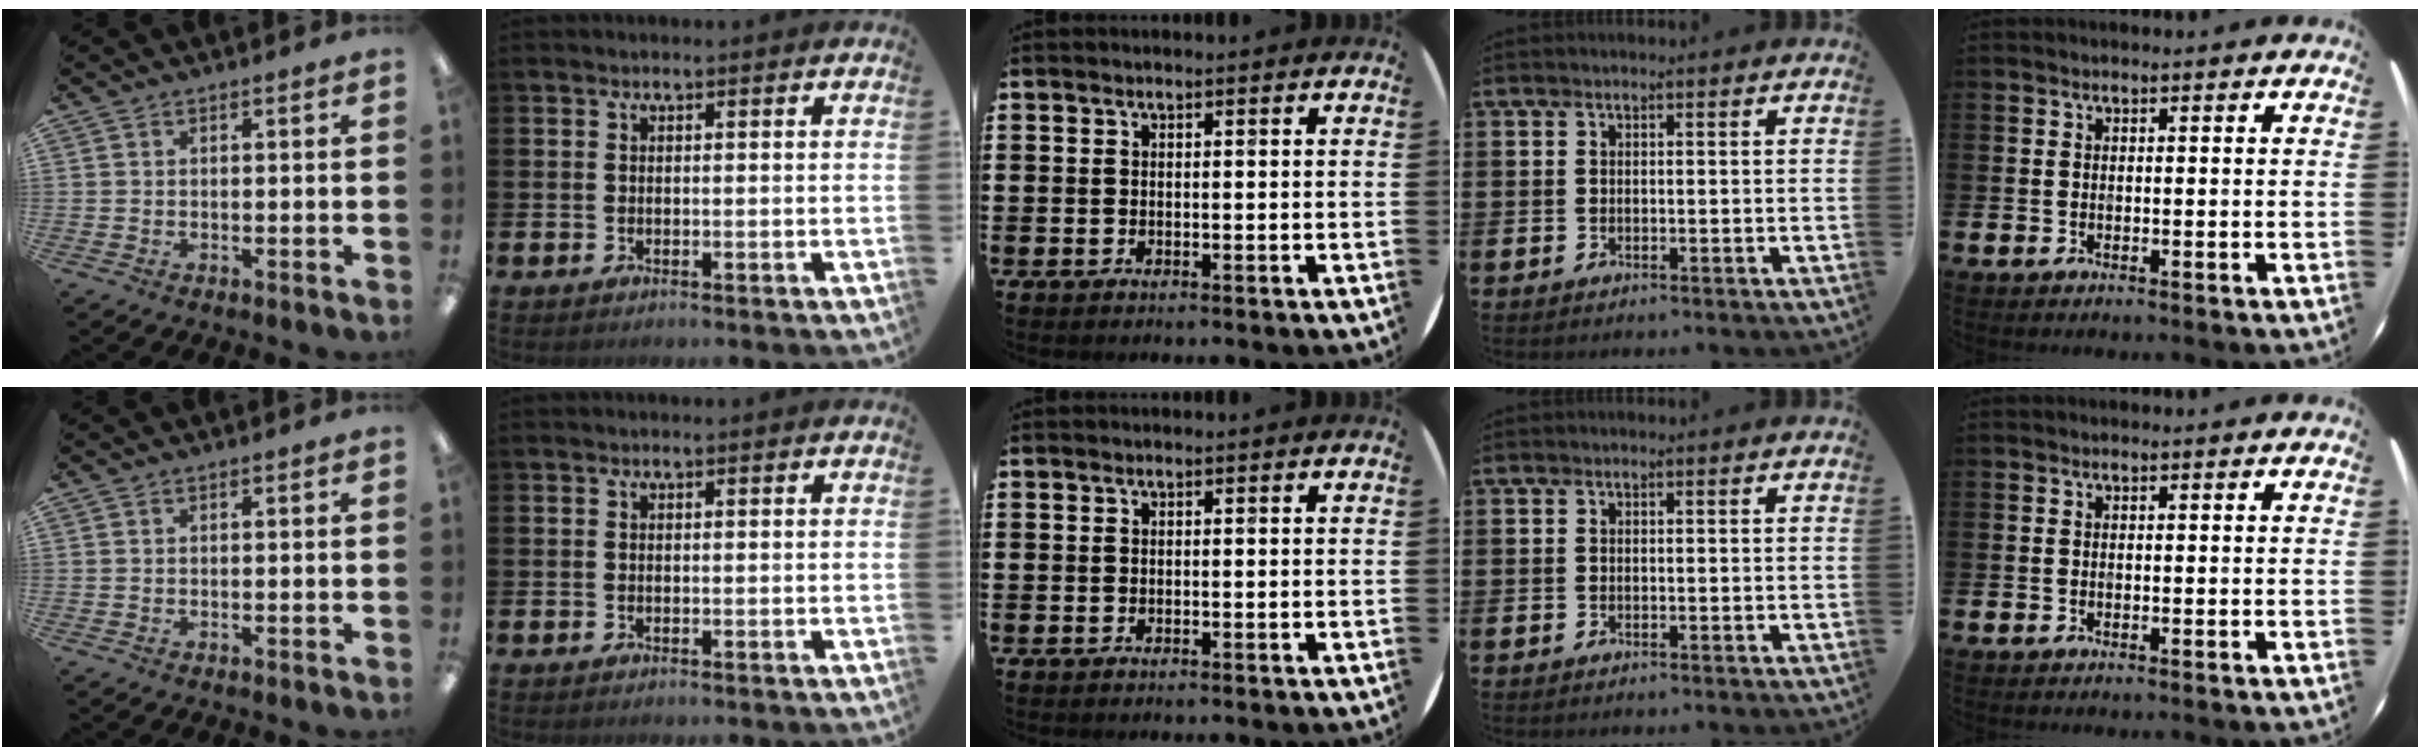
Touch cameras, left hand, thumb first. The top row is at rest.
{}